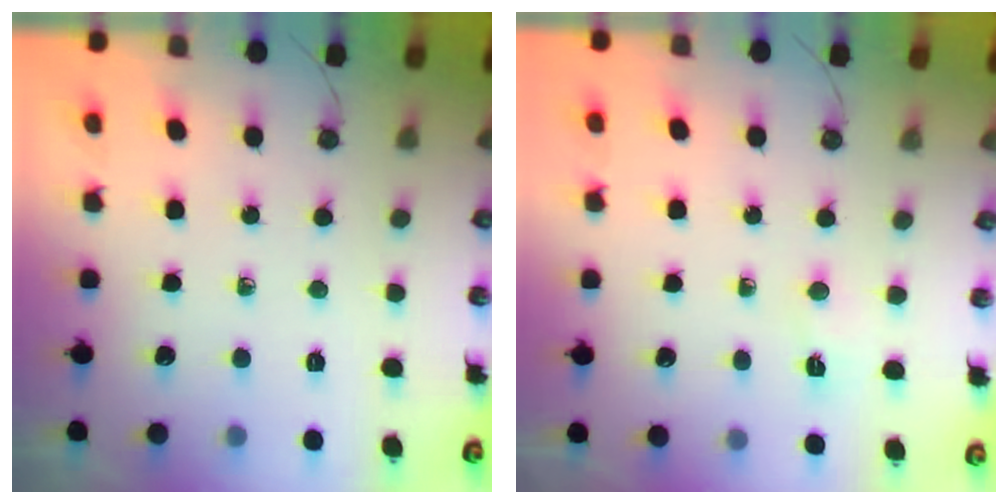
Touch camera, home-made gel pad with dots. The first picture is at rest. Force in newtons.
{"total": 2.5, "press": 2.5, "slide": 0.5}